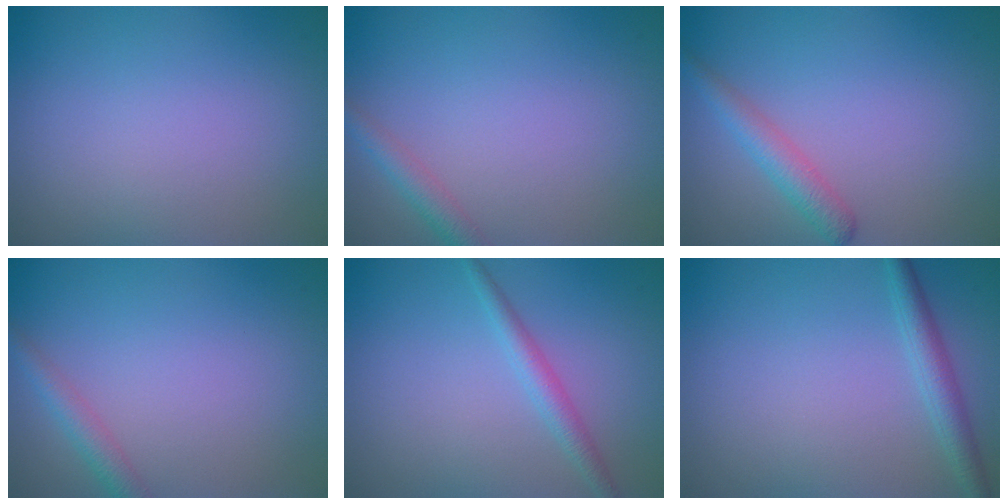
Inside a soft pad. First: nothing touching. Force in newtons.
{"total": 2.0, "press": 2.0, "slide": 0.1}
{"total": 2.5, "press": 2.5, "slide": 0.1}
{"total": 2.0, "press": 2.0, "slide": 0.0}
{"total": 2.0, "press": 2.0, "slide": 0.1}
{"total": 2.3, "press": 2.3, "slide": 0.1}